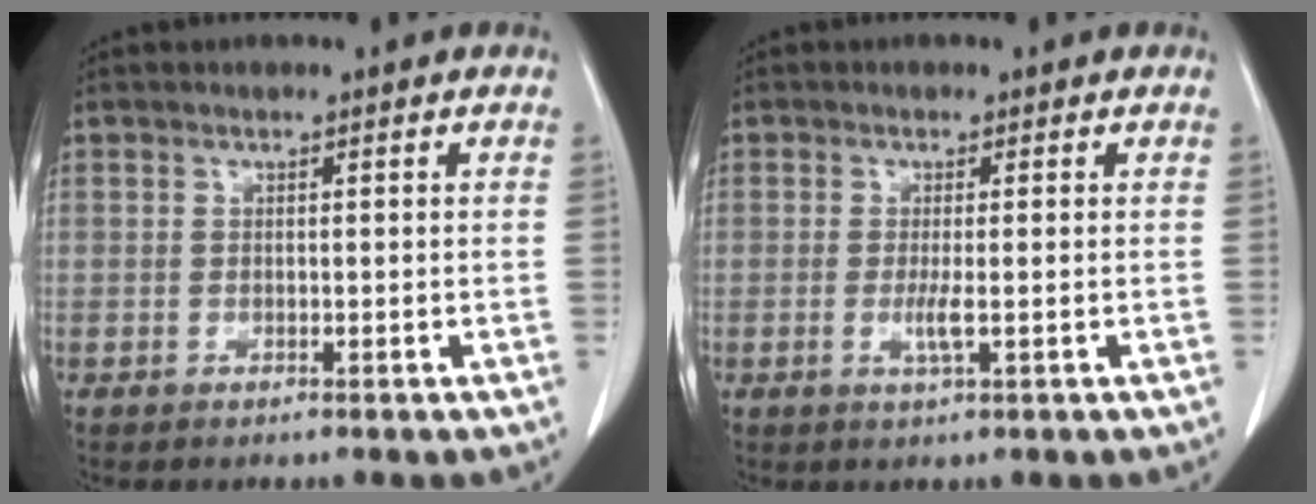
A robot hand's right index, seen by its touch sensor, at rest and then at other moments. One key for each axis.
{"total": 2.3, "fx": -0.6, "fy": 0.0, "fz": 2.2, "tx": -0.048, "ty": -0.005, "tz": -0.011}